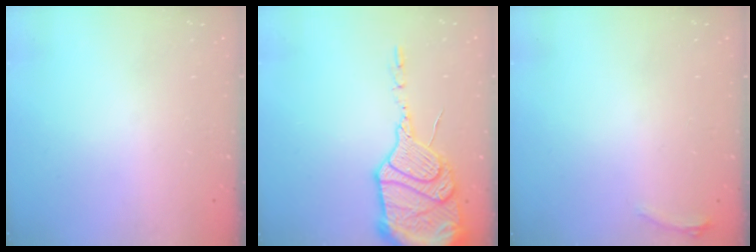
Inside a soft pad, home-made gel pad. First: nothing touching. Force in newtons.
{"total": 20.3, "press": 20.1, "slide": 2.1}
{"total": 5.0, "press": 4.7, "slide": 1.9}